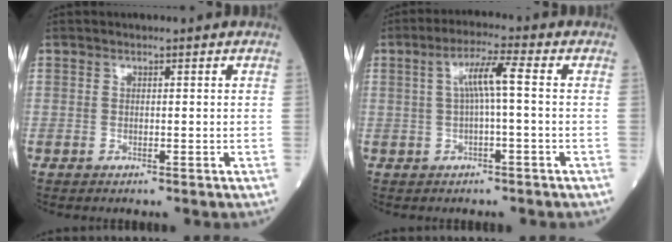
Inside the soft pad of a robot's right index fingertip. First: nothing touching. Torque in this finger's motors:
{"motor_torque": [0.90, 0.23, 0.44, 0.12]}